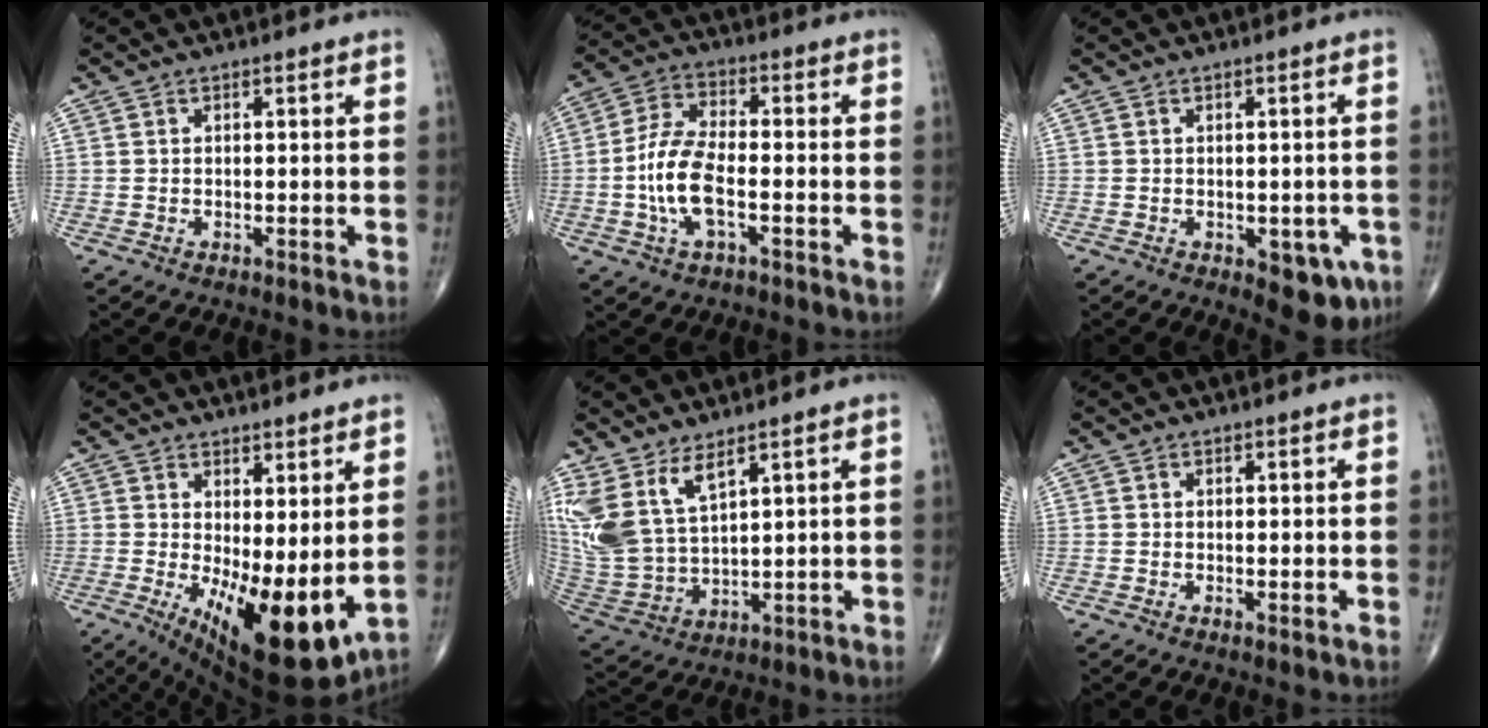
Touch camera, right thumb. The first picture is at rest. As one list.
[{"total": 10.0, "force": [-2.5, 4.2, 8.7], "torque": [-0.185, 0.023, -0.052]}, {"total": 7.4, "force": [-2.8, 3.7, 5.7], "torque": [-0.039, -0.001, -0.028]}, {"total": 15.0, "force": [-0.7, 5.8, 13.8], "torque": [-0.214, -0.037, 0.012]}, {"total": 12.6, "force": [7.5, 5.7, 8.5], "torque": [-0.179, -0.033, 0.173]}, {"total": 0.6, "force": [0.0, 0.2, 0.6], "torque": [-0.013, -0.004, -0.001]}]